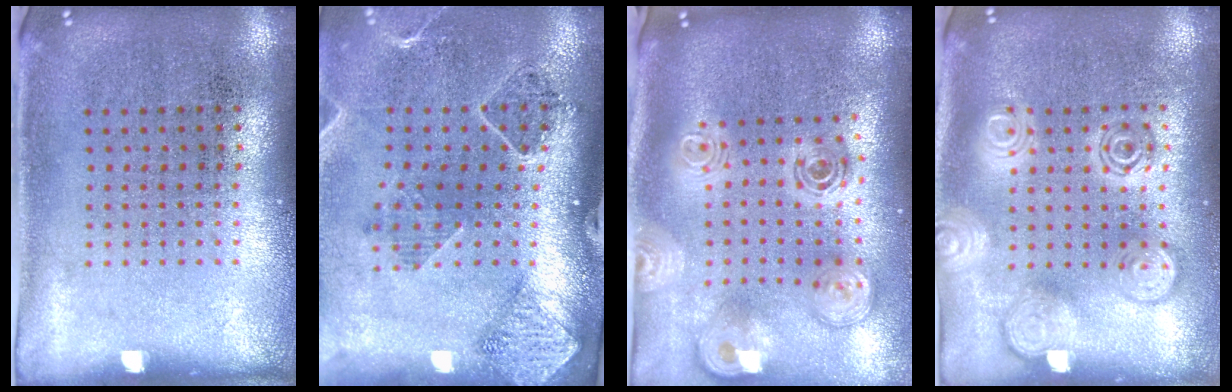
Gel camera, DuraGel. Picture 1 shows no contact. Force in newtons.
{"total": 1.5, "press": 1.5, "slide": 0.1}
{"total": 3.0, "press": 2.0, "slide": 2.1}
{"total": 3.0, "press": 3.0, "slide": 0.4}